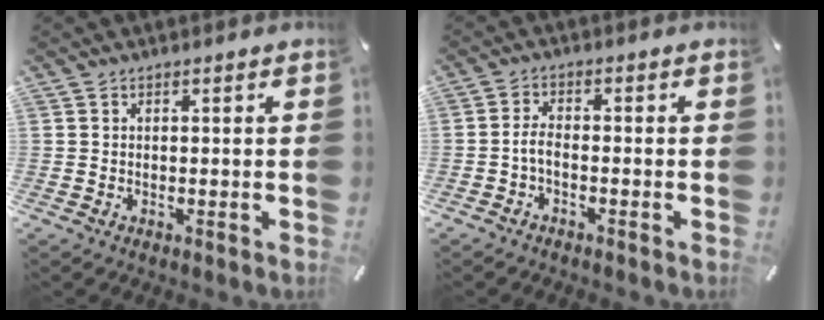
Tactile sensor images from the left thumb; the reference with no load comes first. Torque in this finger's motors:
{"motor_torque": [-0.20, 0.23, 0.05, 0.04, 0.10]}